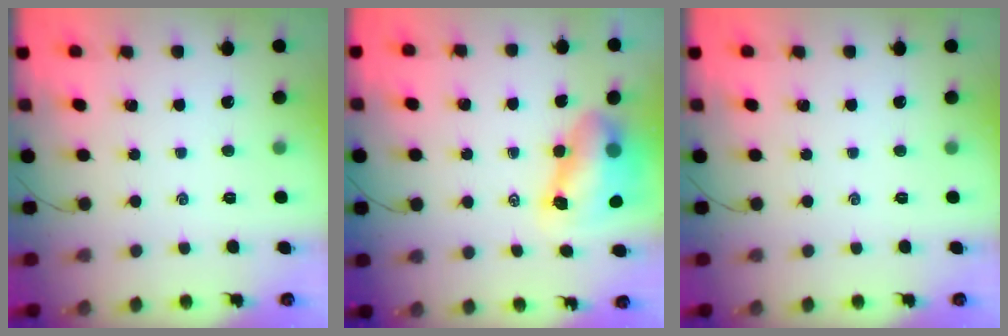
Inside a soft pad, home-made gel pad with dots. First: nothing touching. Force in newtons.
{"total": 9.3, "press": 9.0, "slide": 2.2}
{"total": 0.0}